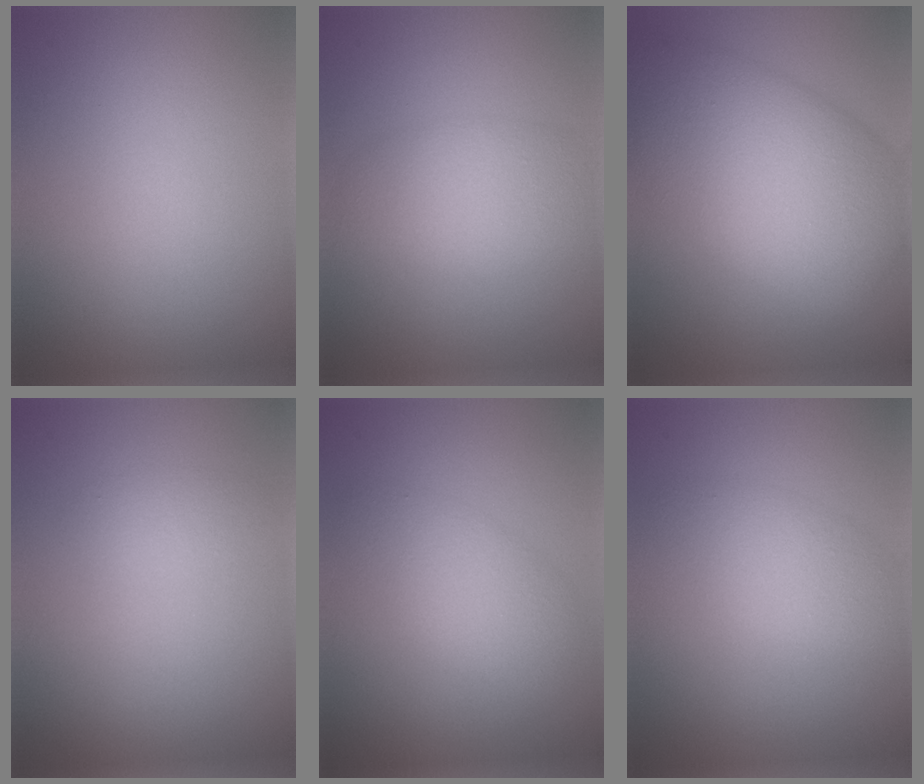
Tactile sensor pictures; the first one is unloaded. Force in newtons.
{"total": 3.7, "press": 3.7, "slide": 0.2}
{"total": 12.1, "press": 12.1, "slide": 0.4}
{"total": 1.0, "press": 1.0, "slide": 0.0}
{"total": 3.5, "press": 3.5, "slide": 0.2}
{"total": 2.9, "press": 2.9, "slide": 0.1}